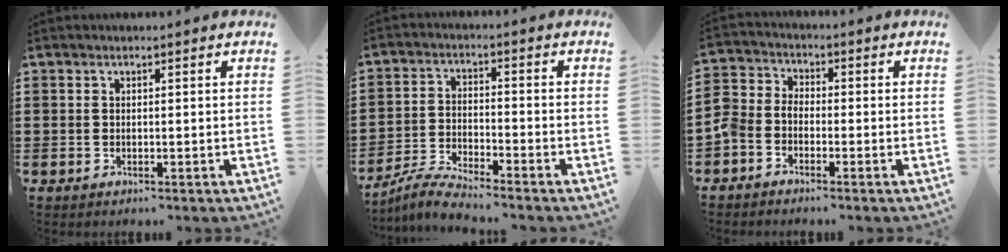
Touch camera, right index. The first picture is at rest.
{"total": 4.7, "force": [-4.5, -0.1, 1.1], "torque": [-0.036, -0.005, -0.093]}
{"total": 3.6, "force": [-2.8, 2.0, 1.0], "torque": [-0.045, 0.001, -0.066]}